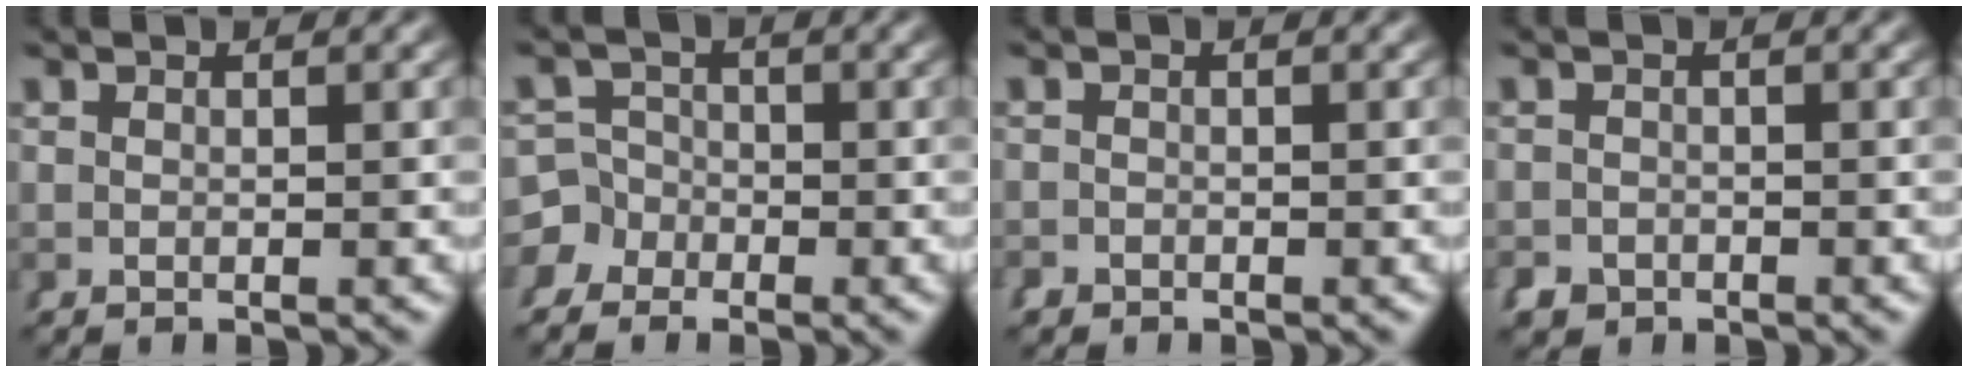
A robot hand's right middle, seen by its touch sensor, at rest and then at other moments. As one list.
[{"total": 6.2, "force": [-2.7, 5.5, 1.1], "torque": [-0.018, -0.024, -0.045]}, {"total": 1.1, "force": [-1.0, 0.2, -0.3], "torque": [0.011, -0.013, -0.013]}, {"total": 2.4, "force": [-1.9, 1.4, 0.0], "torque": [0.008, -0.021, -0.025]}]